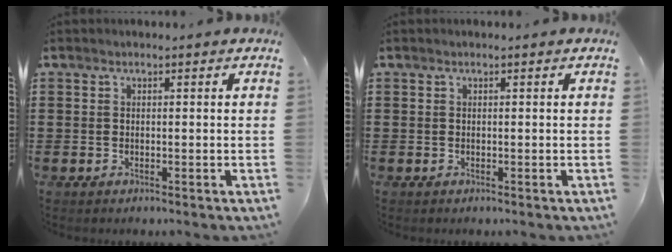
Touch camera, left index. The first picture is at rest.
{"total": 0.0}